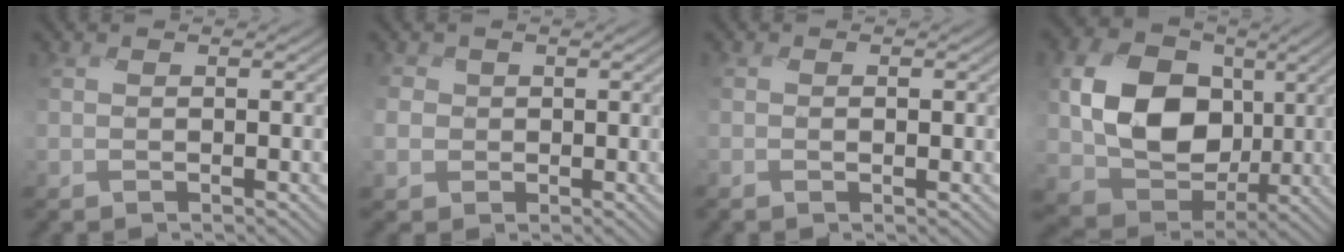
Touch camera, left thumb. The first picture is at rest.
{"total": 2.2, "force": [-0.2, 2.1, -0.5], "torque": [0.001, -0.006, -0.015]}
{"total": 0.5, "force": [0.0, 0.3, 0.4], "torque": [-0.004, 0.001, 0.000]}
{"total": 12.3, "force": [0.7, 9.6, 7.7], "torque": [-0.172, -0.002, 0.004]}